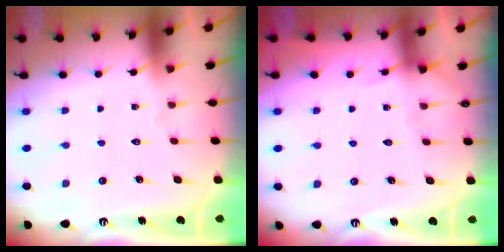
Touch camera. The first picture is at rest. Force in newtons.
{"total": 2.2, "press": 2.2, "slide": 0.2}